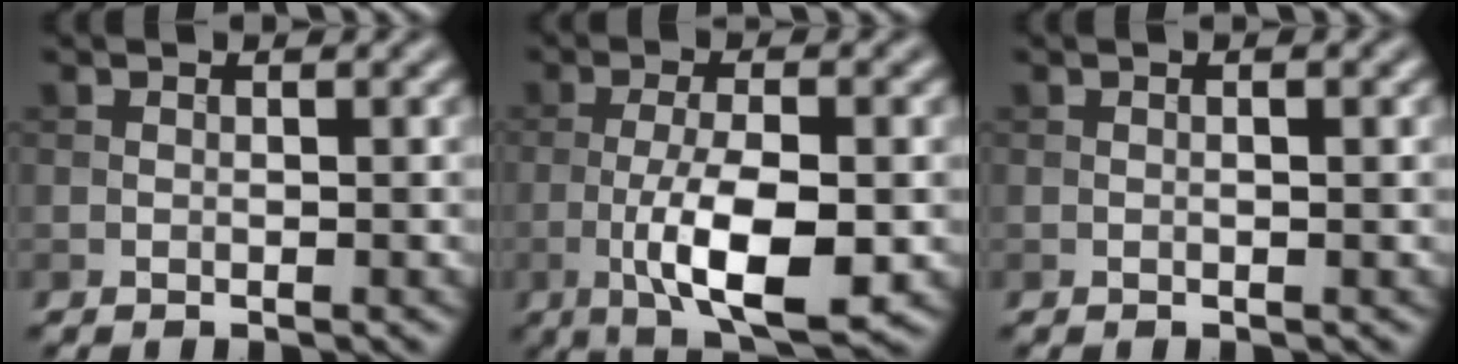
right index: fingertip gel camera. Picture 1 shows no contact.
{"total": 8.3, "force": [-2.2, 2.6, 7.6], "torque": [-0.130, -0.003, -0.038]}
{"total": 1.0, "force": [0.2, 0.1, 0.9], "torque": [-0.017, -0.001, 0.001]}